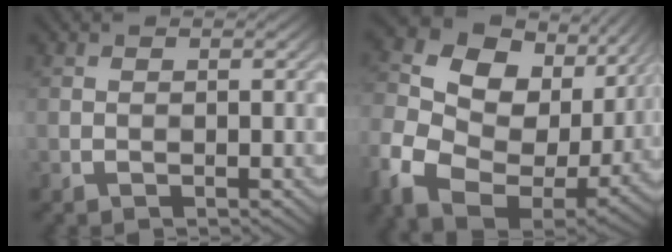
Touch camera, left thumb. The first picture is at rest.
{"total": 17.5, "force": [2.4, 13.4, 11.0], "torque": [-0.246, -0.030, 0.083]}